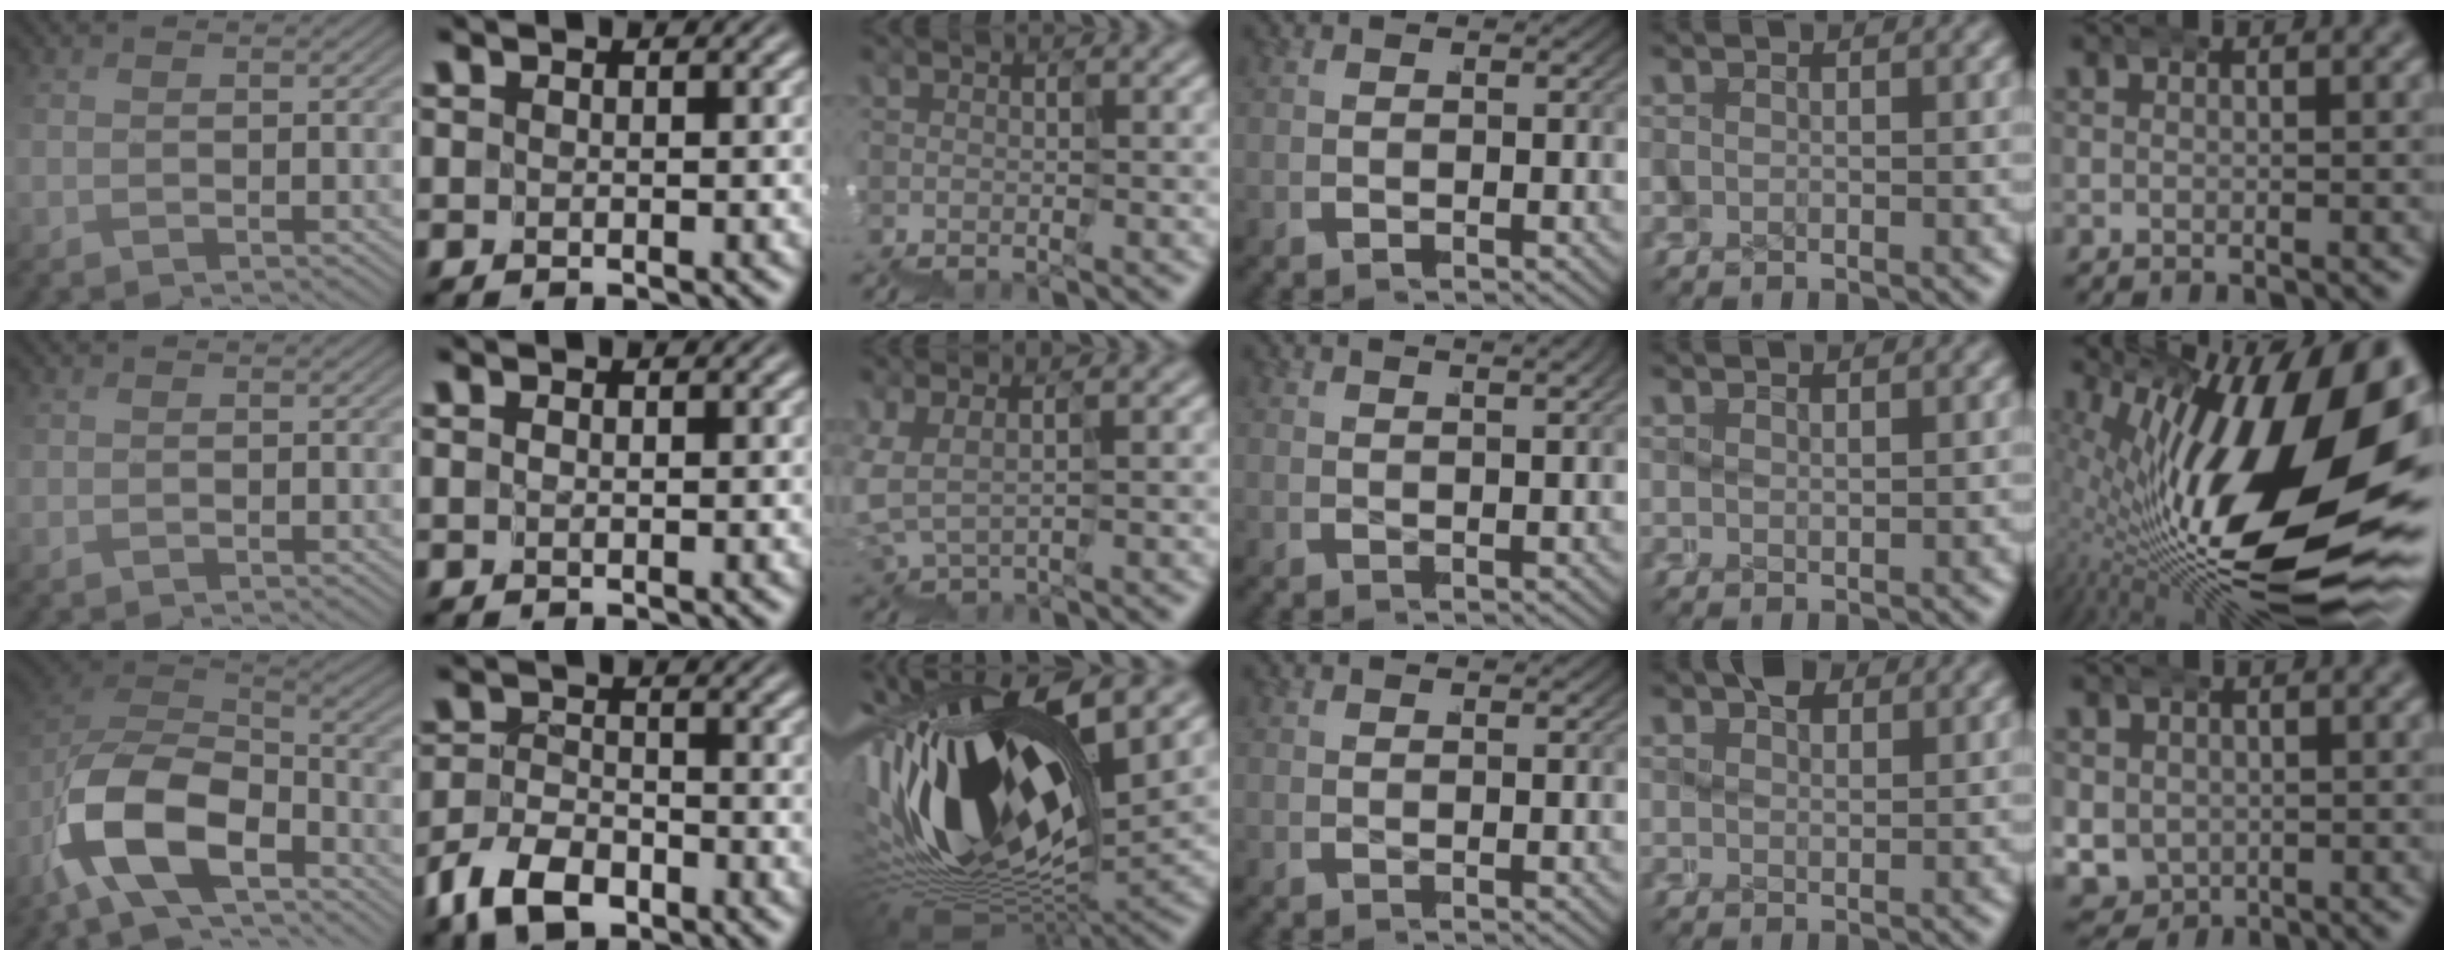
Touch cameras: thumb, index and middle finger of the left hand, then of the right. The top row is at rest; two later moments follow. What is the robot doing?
{"motion": "wrap", "object": "ethernet cable"}